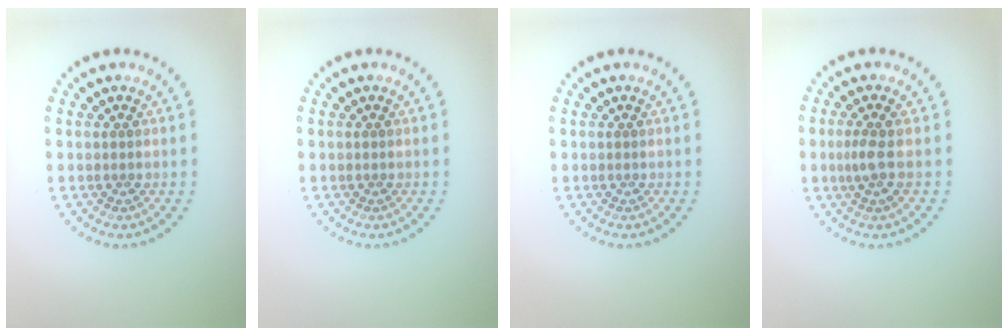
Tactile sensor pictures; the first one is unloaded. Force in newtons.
{"total": 0.0}
{"total": 0.0}
{"total": 1.9, "press": 1.4, "slide": 1.3}